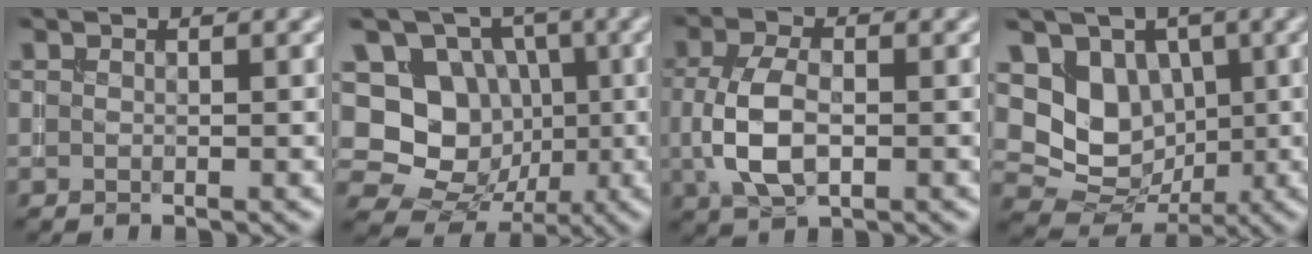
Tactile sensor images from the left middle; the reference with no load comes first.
{"total": 12.8, "force": [0.8, 11.7, 4.9], "torque": [-0.127, 0.033, 0.000]}
{"total": 5.2, "force": [-0.3, 3.0, 4.2], "torque": [-0.098, -0.004, -0.007]}
{"total": 7.8, "force": [1.3, 6.5, 4.1], "torque": [-0.055, -0.005, 0.008]}